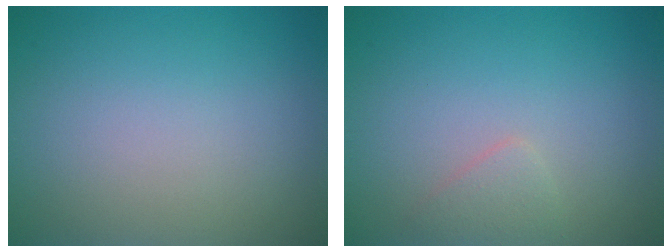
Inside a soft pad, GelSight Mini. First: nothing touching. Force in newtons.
{"total": 1.2, "press": 1.2, "slide": 0.1}